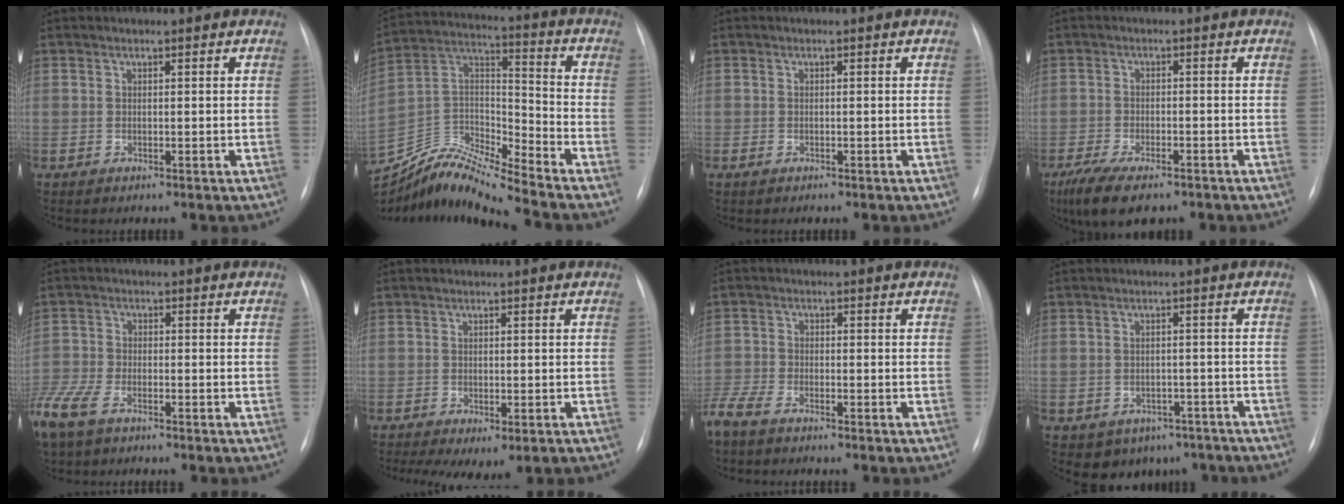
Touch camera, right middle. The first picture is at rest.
{"total": 14.9, "force": [-14.4, -0.5, 3.9], "torque": [-0.071, 0.040, -0.274]}
{"total": 0.6, "force": [-0.4, 0.4, 0.3], "torque": [-0.007, 0.001, -0.005]}
{"total": 9.4, "force": [-6.7, 3.1, 5.7], "torque": [-0.099, -0.017, -0.106]}
{"total": 9.6, "force": [-6.5, 4.2, 5.7], "torque": [-0.142, -0.012, -0.127]}
{"total": 6.0, "force": [-3.6, 2.4, 4.1], "torque": [-0.057, -0.011, -0.053]}
{"total": 7.0, "force": [-5.7, 2.0, 3.5], "torque": [-0.076, -0.009, -0.110]}
{"total": 7.3, "force": [-5.1, 5.0, 1.6], "torque": [-0.016, 0.020, -0.057]}